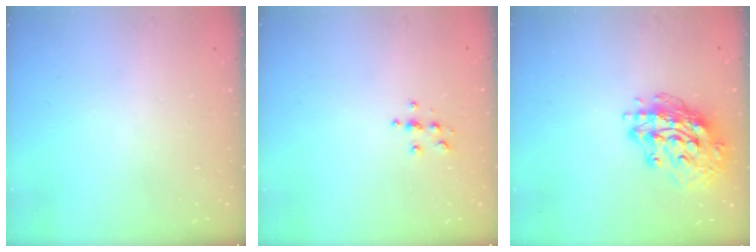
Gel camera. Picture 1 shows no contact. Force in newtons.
{"total": 3.9, "press": 3.9, "slide": 0.5}
{"total": 15.9, "press": 15.9, "slide": 1.5}